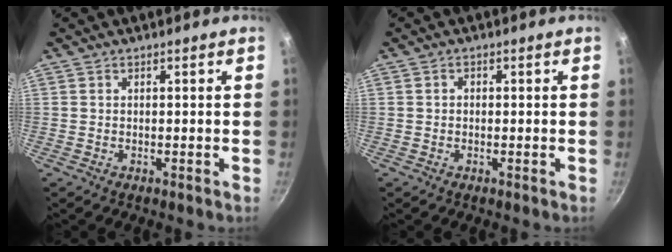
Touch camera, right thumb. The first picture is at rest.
{"total": 1.0, "force": [0.0, 0.8, 0.5], "torque": [-0.008, 0.006, -0.001]}